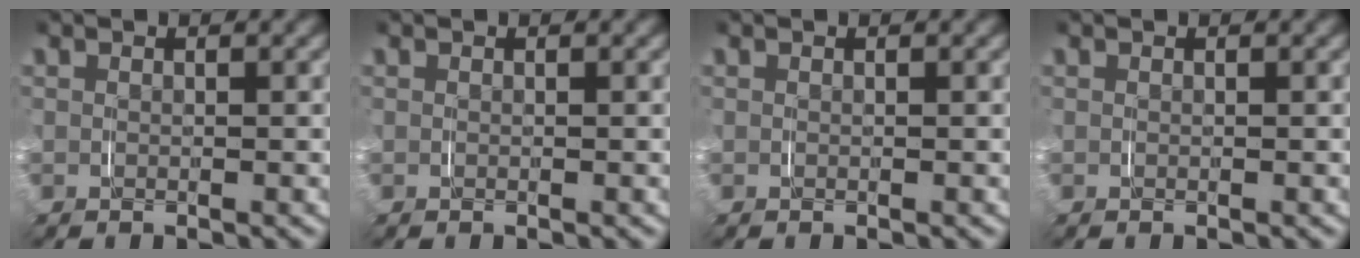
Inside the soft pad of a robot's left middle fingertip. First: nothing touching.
{"total": 0.0}
{"total": 0.0}
{"total": 0.0}